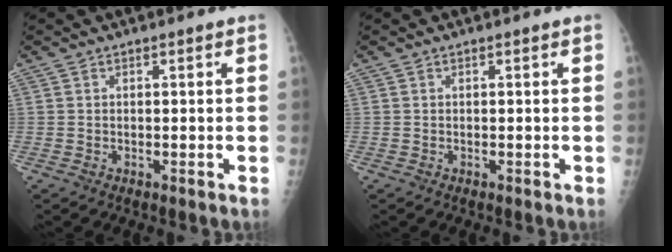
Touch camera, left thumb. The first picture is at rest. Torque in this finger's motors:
{"motor_torque": [0.00, 0.00, 0.00, 0.00, 0.00]}